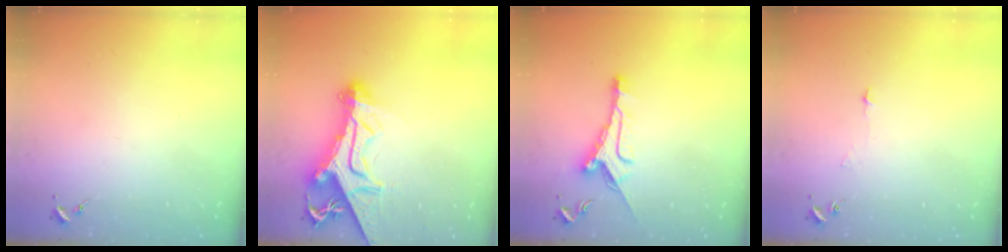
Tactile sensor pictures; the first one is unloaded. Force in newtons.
{"total": 16.3, "press": 16.2, "slide": 1.5}
{"total": 10.0, "press": 10.0, "slide": 0.1}
{"total": 3.4, "press": 3.4, "slide": 0.3}